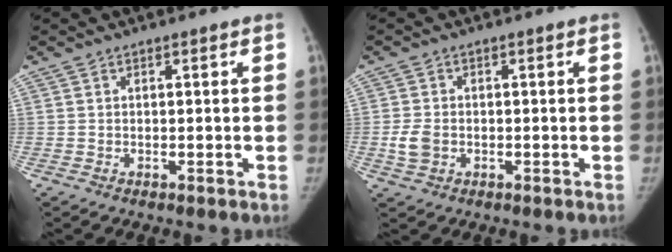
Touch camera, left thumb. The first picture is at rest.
{"total": 3.7, "force": [-0.6, 2.8, 2.3], "torque": [-0.049, 0.002, -0.010]}